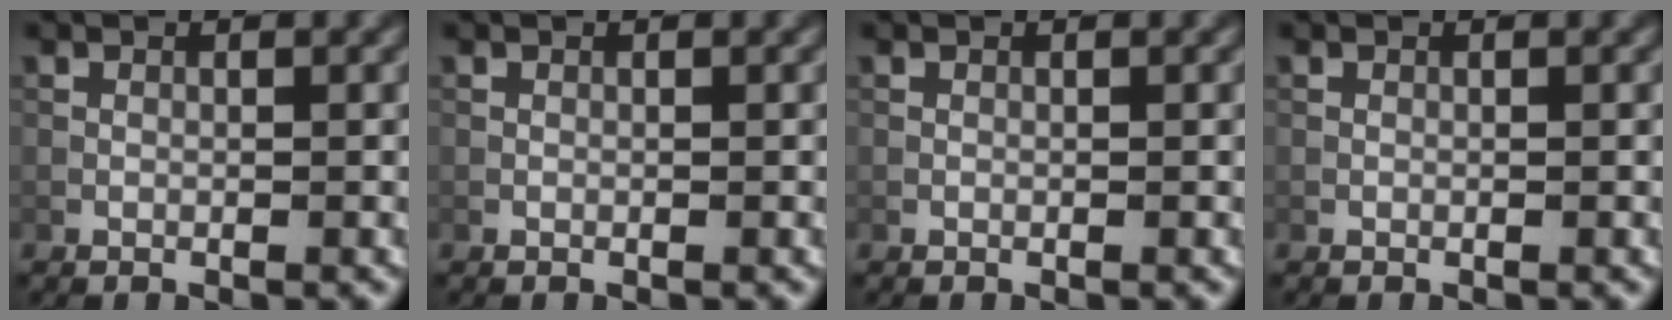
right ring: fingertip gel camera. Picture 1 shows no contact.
{"total": 0.0}
{"total": 0.0}
{"total": 0.0}